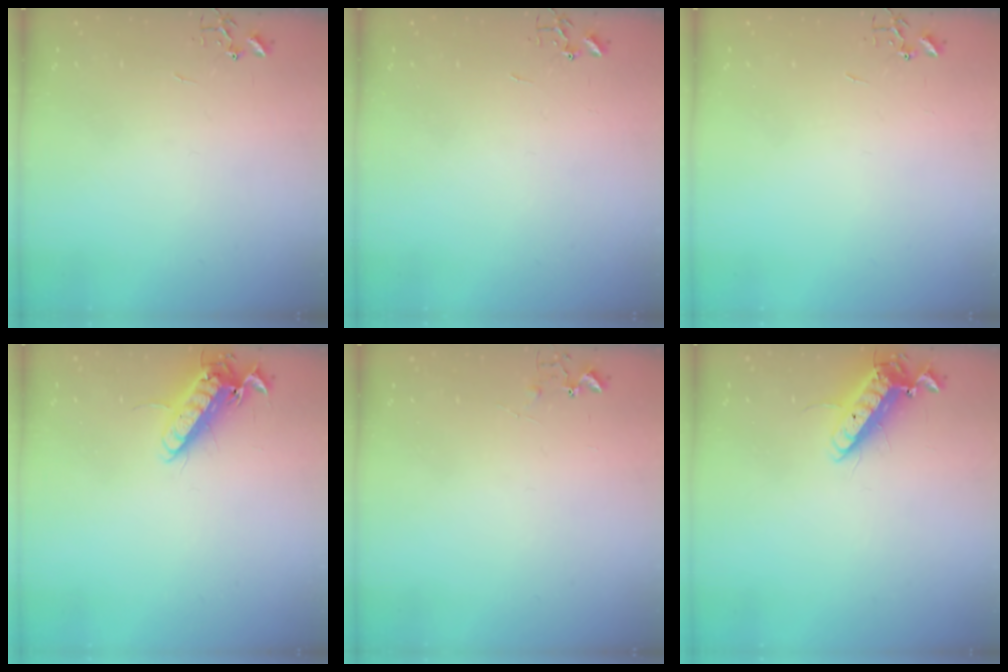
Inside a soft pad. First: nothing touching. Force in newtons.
{"total": 0.0}
{"total": 0.0}
{"total": 12.8, "press": 12.7, "slide": 1.8}
{"total": 5.4, "press": 5.4, "slide": 0.7}
{"total": 12.9, "press": 12.7, "slide": 2.1}